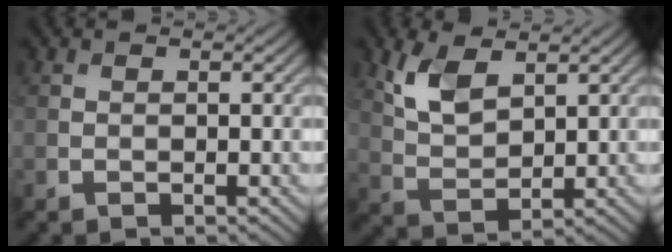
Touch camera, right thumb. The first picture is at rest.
{"total": 5.9, "force": [3.1, 2.9, 4.1], "torque": [-0.098, -0.002, 0.065]}